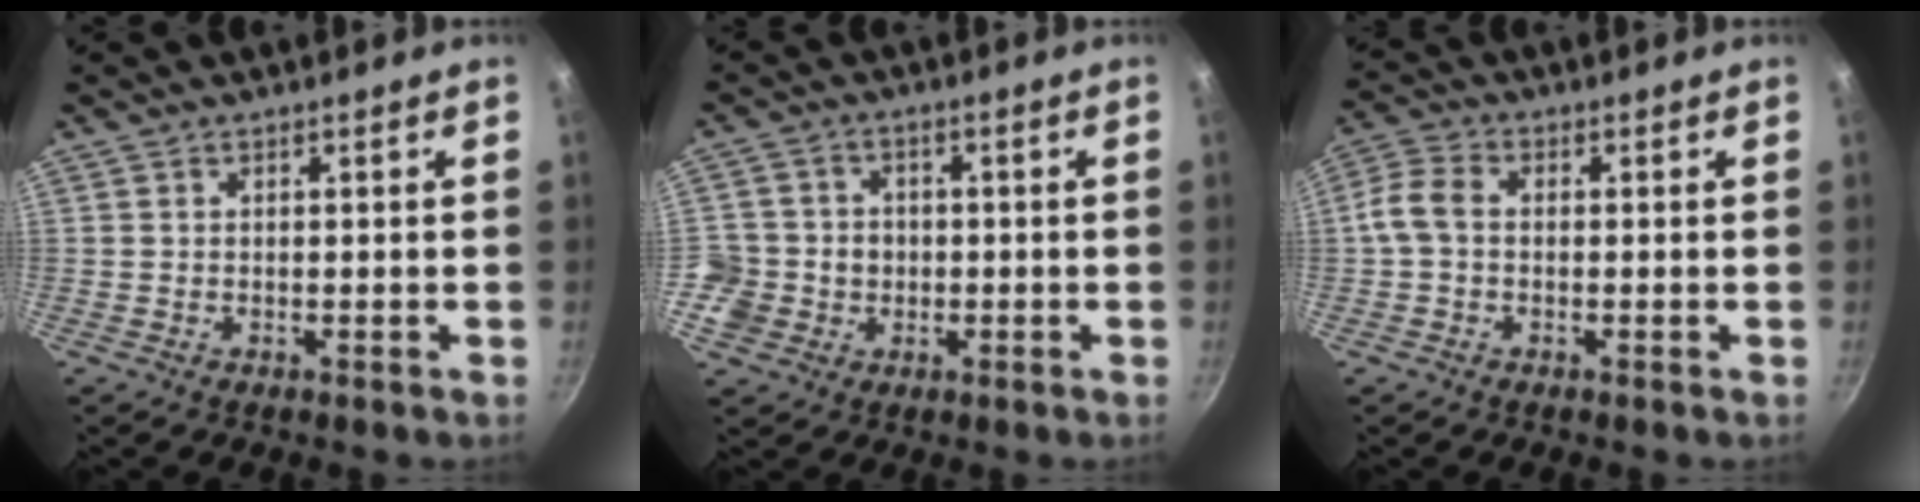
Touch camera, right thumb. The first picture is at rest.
{"total": 7.6, "force": [-1.3, 7.3, 1.6], "torque": [-0.003, 0.017, -0.020]}
{"total": 5.5, "force": [-0.2, 3.9, 3.9], "torque": [-0.082, 0.016, -0.013]}